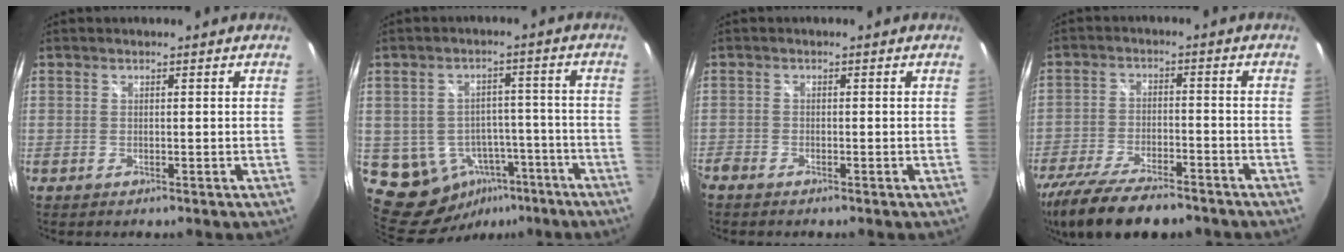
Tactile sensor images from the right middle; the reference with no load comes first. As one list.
[{"total": 11.4, "force": [-5.1, 9.2, 4.4], "torque": [-0.094, 0.024, -0.038]}, {"total": 1.7, "force": [-1.5, 0.5, 0.4], "torque": [-0.013, -0.007, -0.033]}, {"total": 17.4, "force": [-13.7, 4.9, 9.4], "torque": [-0.198, -0.038, -0.228]}]